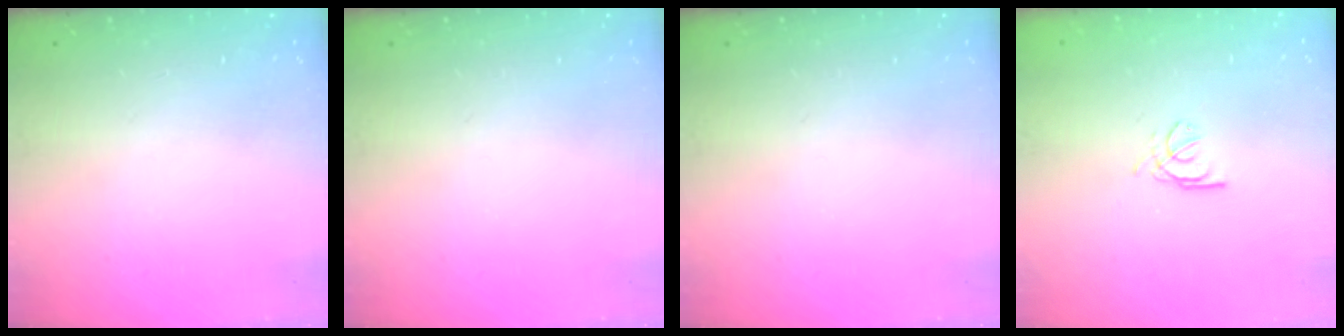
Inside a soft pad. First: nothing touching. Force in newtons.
{"total": 0.0}
{"total": 0.0}
{"total": 2.6, "press": 2.6, "slide": 0.3}